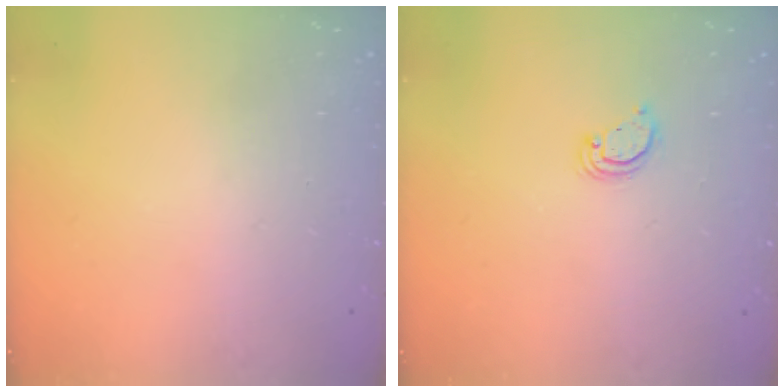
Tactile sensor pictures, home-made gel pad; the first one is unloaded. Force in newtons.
{"total": 3.3, "press": 3.3, "slide": 0.3}